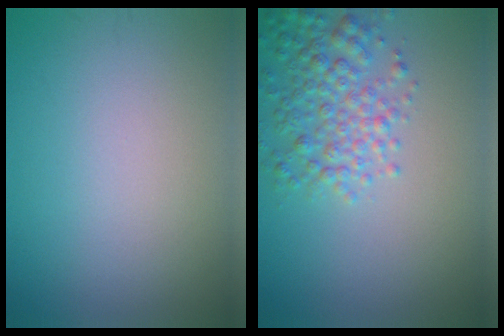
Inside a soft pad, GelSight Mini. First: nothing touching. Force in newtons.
{"total": 4.1, "press": 4.1, "slide": 0.1}